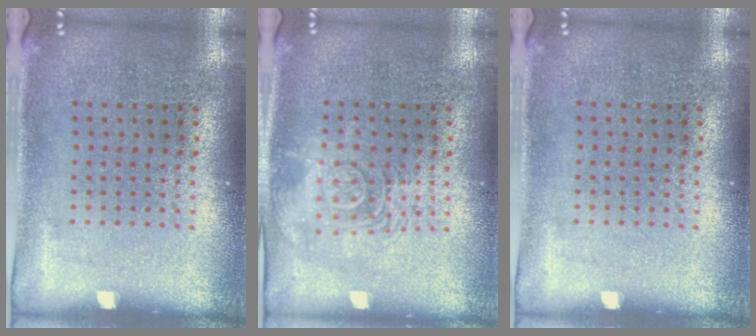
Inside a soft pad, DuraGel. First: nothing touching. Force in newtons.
{"total": 2.8, "press": 2.7, "slide": 0.4}
{"total": 0.0}